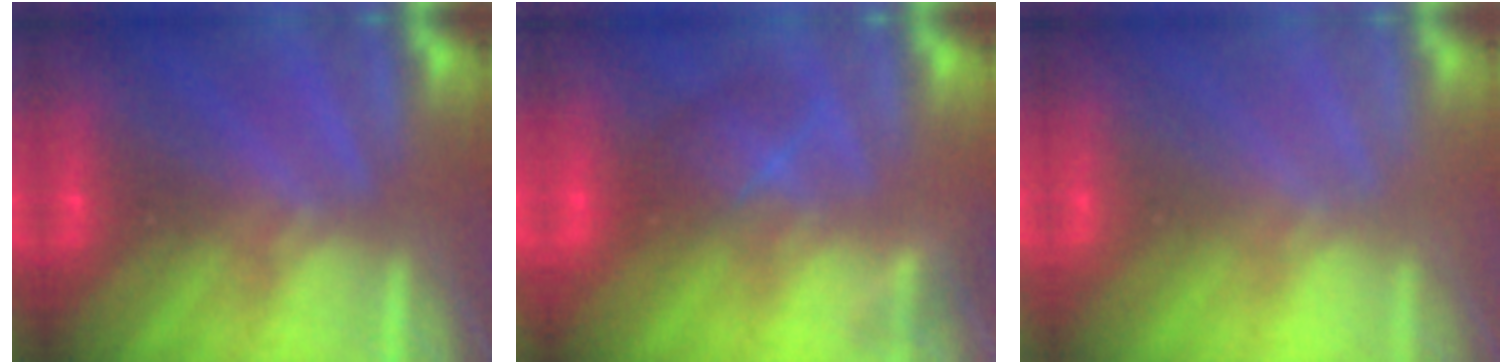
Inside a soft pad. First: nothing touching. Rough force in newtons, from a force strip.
{"total": 3.6}
{"total": 2.6}